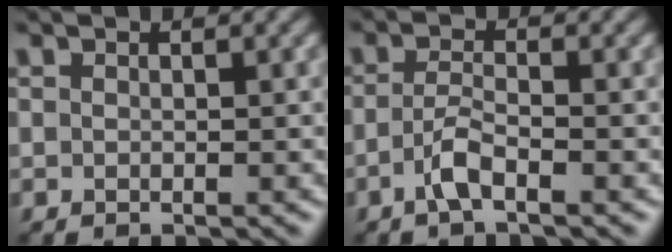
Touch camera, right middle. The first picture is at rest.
{"total": 2.4, "force": [-1.3, 0.6, 2.0], "torque": [-0.043, 0.005, -0.033]}